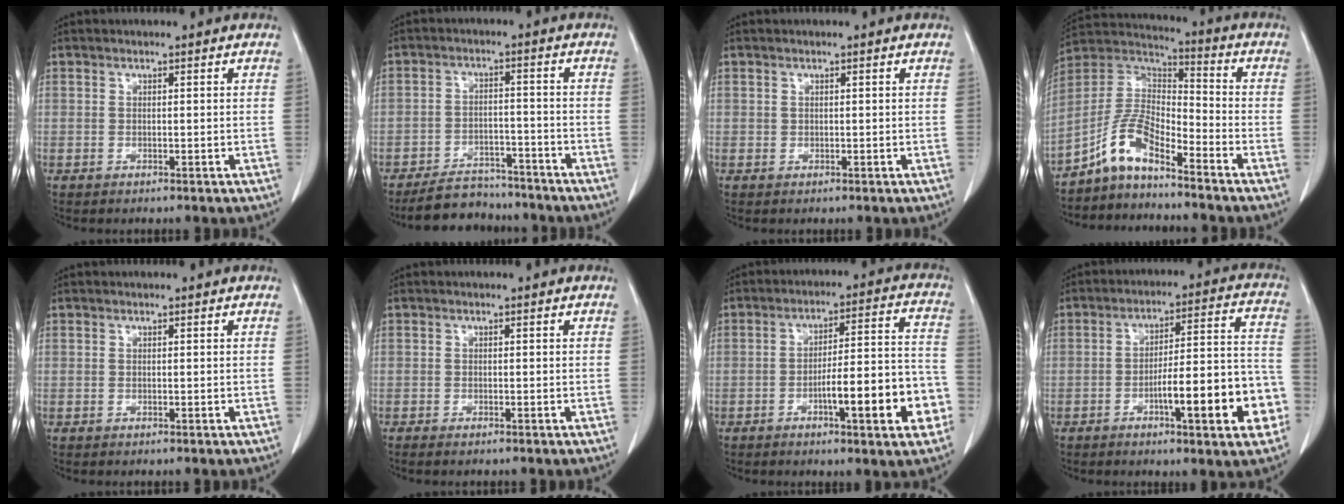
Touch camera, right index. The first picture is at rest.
{"total": 7.7, "force": [-7.0, 3.0, 1.0], "torque": [-0.012, 0.006, -0.115]}
{"total": 0.0}
{"total": 8.7, "force": [-6.4, 2.5, 5.3], "torque": [-0.122, 0.025, -0.127]}
{"total": 0.0}
{"total": 0.9, "force": [-0.7, 0.1, 0.5], "torque": [-0.012, -0.002, -0.011]}
{"total": 13.5, "force": [-4.9, 2.0, 12.4], "torque": [-0.173, 0.019, -0.067]}
{"total": 14.8, "force": [-5.4, 2.3, 13.6], "torque": [-0.187, 0.023, -0.074]}